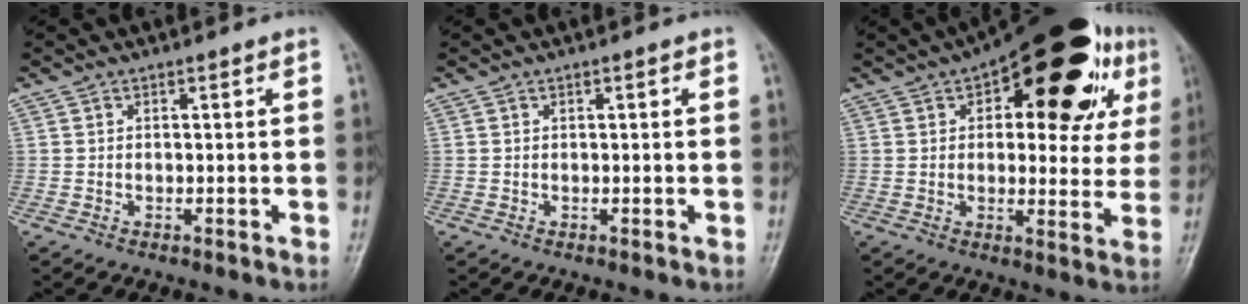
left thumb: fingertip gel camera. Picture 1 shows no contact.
{"total": 0.6, "force": [0.2, 0.3, 0.5], "torque": [-0.005, 0.002, 0.002]}
{"total": 23.6, "force": [9.5, 10.9, 18.7], "torque": [-0.218, 0.011, 0.125]}